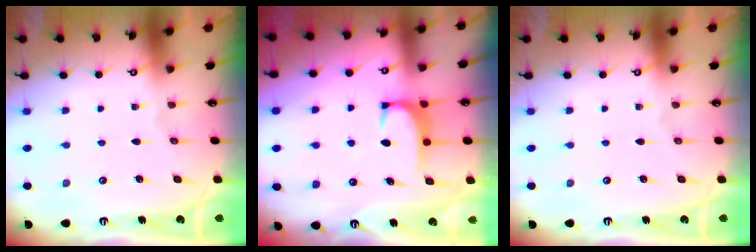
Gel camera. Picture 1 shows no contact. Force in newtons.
{"total": 1.7, "press": 1.6, "slide": 0.5}
{"total": 0.0}